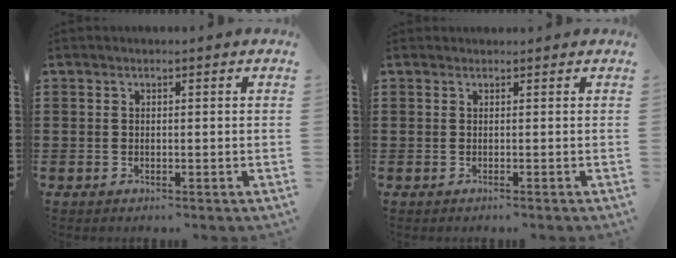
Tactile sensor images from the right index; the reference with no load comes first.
{"total": 0.0}